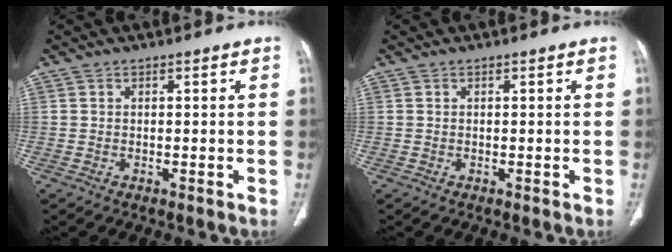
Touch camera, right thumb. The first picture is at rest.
{"total": 0.0}